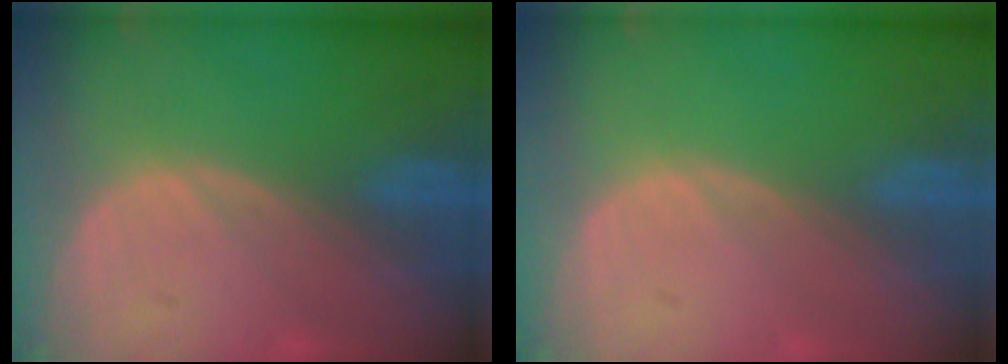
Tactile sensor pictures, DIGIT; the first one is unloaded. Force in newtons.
{"total": 0.0}